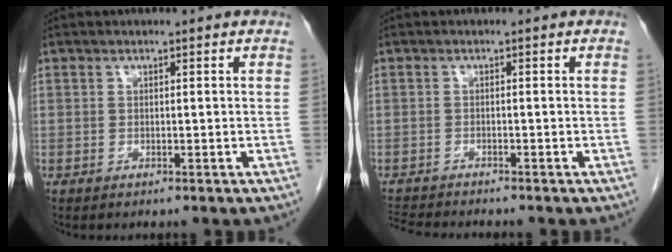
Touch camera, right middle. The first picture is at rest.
{"total": 4.6, "force": [-4.5, -0.2, 1.1], "torque": [-0.022, -0.017, -0.078]}